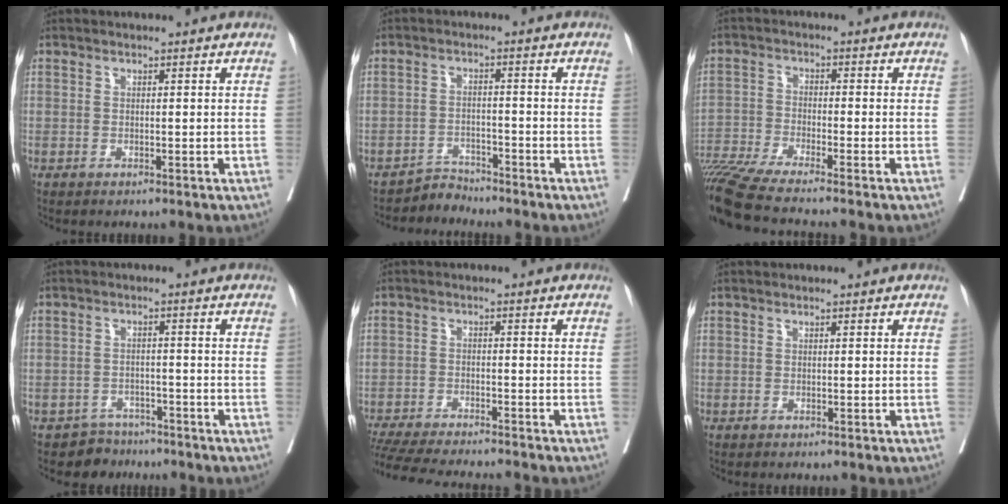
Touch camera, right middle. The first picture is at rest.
{"total": 2.9, "force": [-2.6, 0.2, -1.1], "torque": [0.028, -0.004, -0.046]}
{"total": 12.9, "force": [-11.3, -1.3, 6.0], "torque": [-0.098, -0.023, -0.194]}
{"total": 3.7, "force": [-3.0, 1.9, -0.9], "torque": [0.016, 0.006, -0.050]}
{"total": 14.6, "force": [-13.2, 1.1, 6.1], "torque": [-0.110, -0.029, -0.199]}
{"total": 0.0}